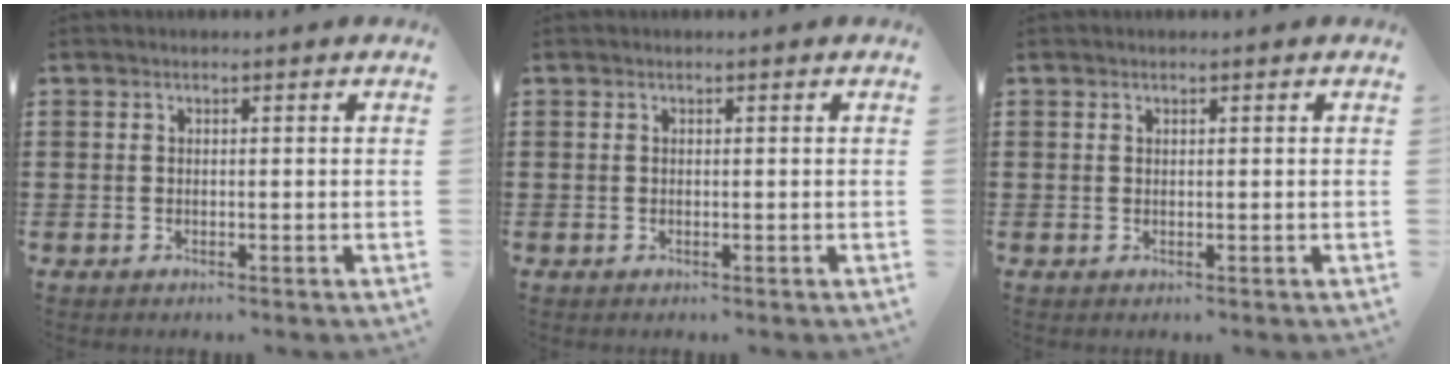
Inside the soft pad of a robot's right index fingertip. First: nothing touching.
{"total": 0.0}
{"total": 0.0}